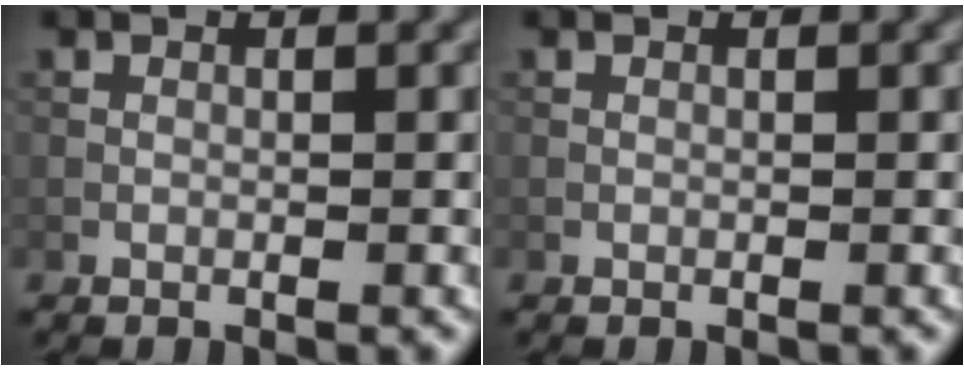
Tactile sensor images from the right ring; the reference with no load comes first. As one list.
[{"total": 0.0}]